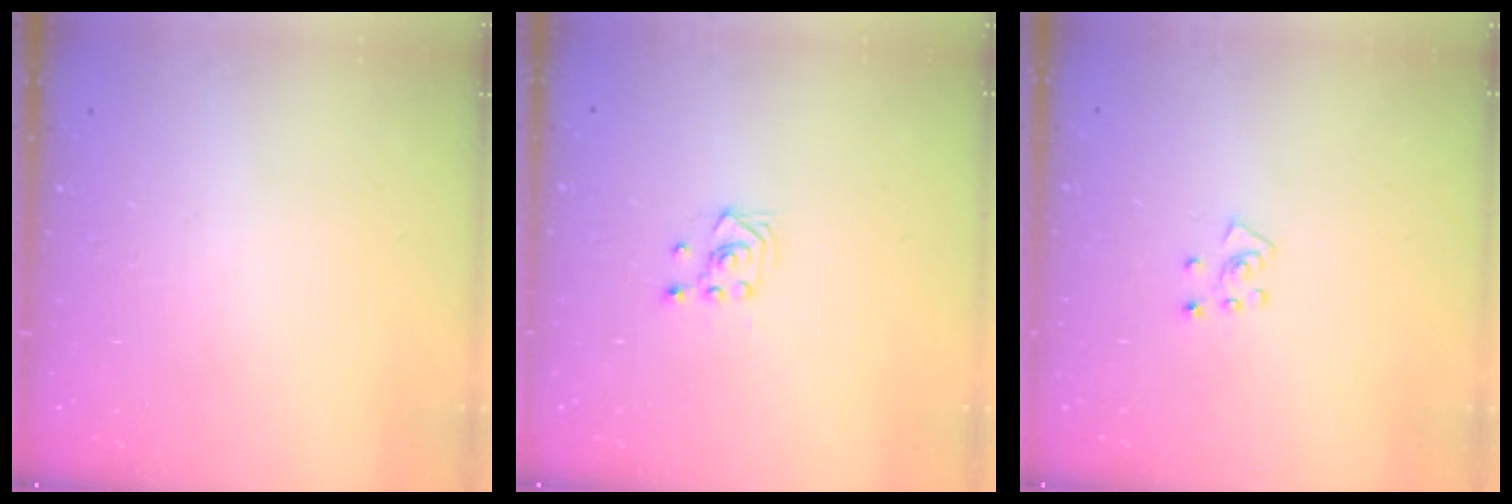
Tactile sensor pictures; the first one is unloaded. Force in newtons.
{"total": 3.0, "press": 2.6, "slide": 1.5}
{"total": 5.4, "press": 5.4, "slide": 0.6}